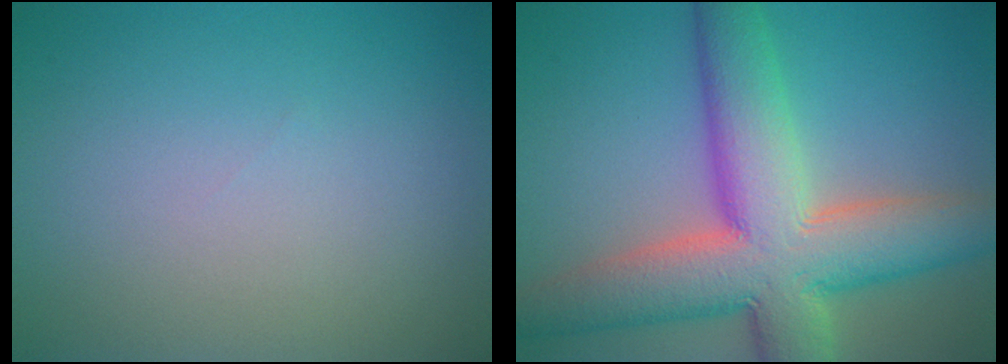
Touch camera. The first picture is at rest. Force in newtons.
{"total": 12.0, "press": 12.0, "slide": 1.0}